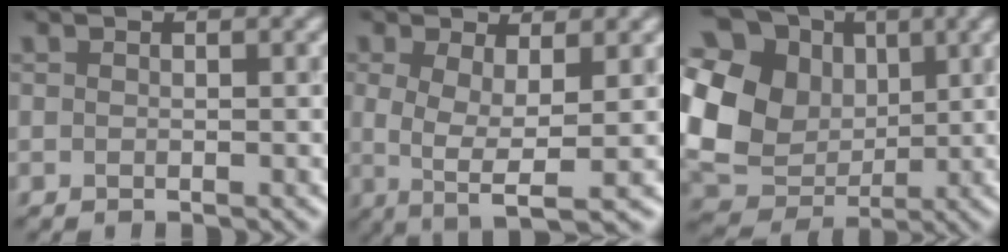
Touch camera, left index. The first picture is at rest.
{"total": 4.6, "force": [-0.3, 1.6, 4.3], "torque": [-0.081, -0.006, 0.000]}
{"total": 12.5, "force": [2.7, 10.4, 6.4], "torque": [-0.156, 0.029, 0.040]}